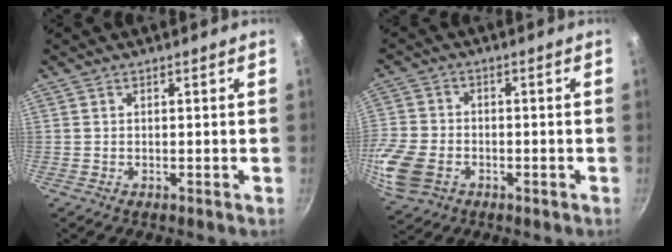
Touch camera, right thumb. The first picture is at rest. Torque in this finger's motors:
{"motor_torque": [1.25, 1.13, 0.77, -0.14, 0.12]}